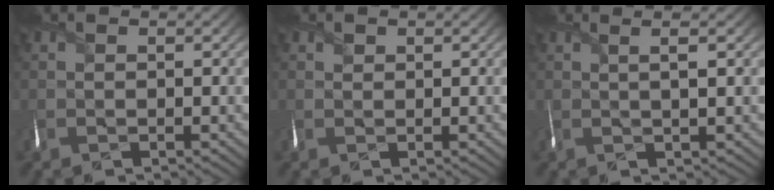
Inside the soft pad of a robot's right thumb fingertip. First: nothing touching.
{"total": 0.7, "force": [0.4, 0.5, 0.1], "torque": [0.000, 0.001, 0.008]}
{"total": 2.5, "force": [0.7, 0.2, 2.4], "torque": [-0.037, 0.010, 0.008]}